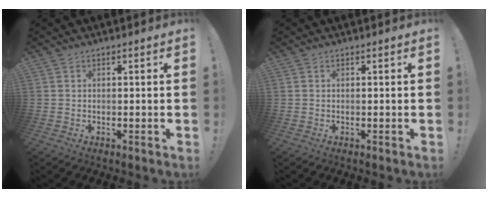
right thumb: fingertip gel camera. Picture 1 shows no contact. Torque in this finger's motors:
{"motor_torque": [0.00, 0.00, 0.00, 0.00, 0.02]}